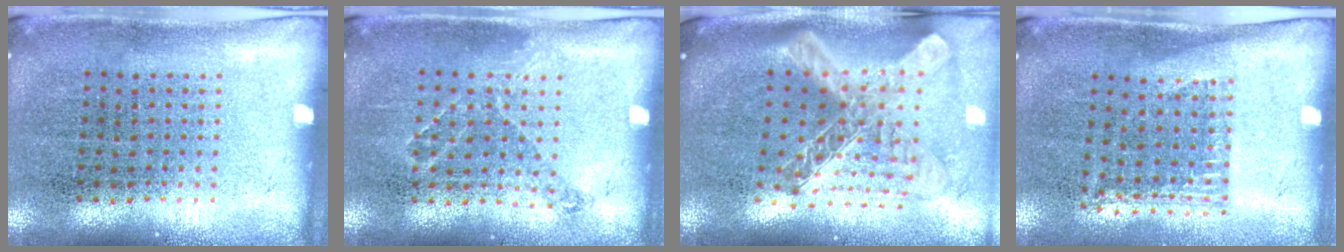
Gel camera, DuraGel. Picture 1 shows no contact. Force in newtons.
{"total": 0.8, "press": 0.7, "slide": 0.4}
{"total": 2.9, "press": 2.0, "slide": 2.0}
{"total": 1.2, "press": 0.9, "slide": 0.8}